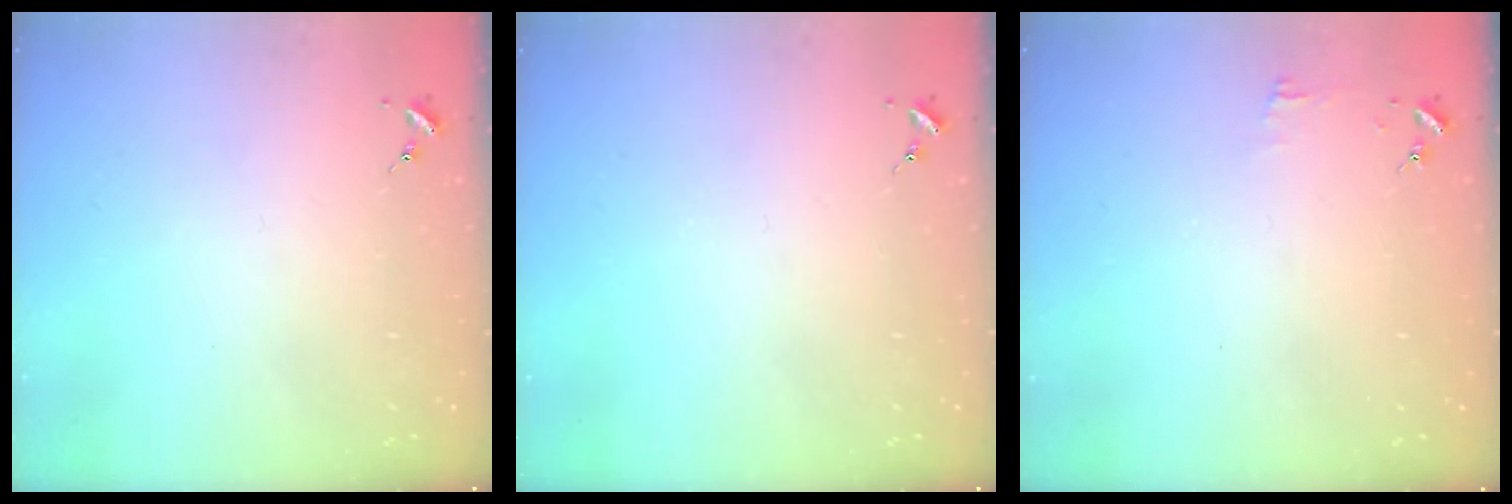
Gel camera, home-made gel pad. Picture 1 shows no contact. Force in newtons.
{"total": 0.0}
{"total": 3.5, "press": 3.5, "slide": 0.3}